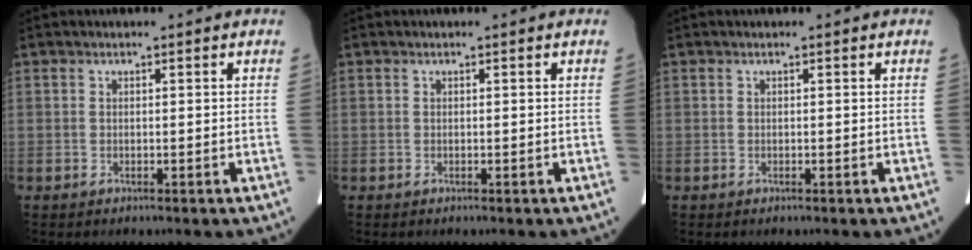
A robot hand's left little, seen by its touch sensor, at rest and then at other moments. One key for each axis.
{"total": 0.0}
{"total": 0.0}